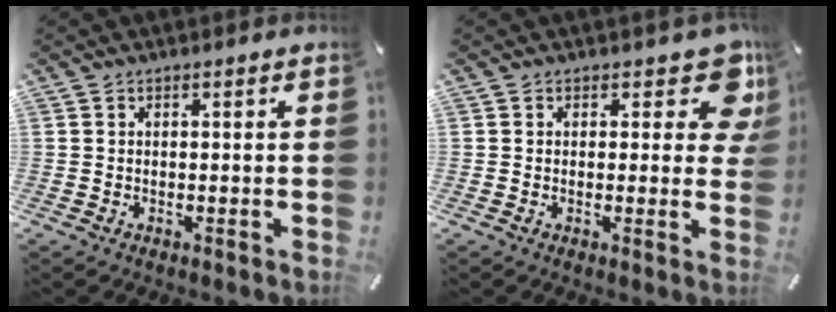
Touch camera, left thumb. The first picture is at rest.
{"total": 8.3, "force": [4.2, 4.1, 5.9], "torque": [-0.047, -0.024, 0.064]}